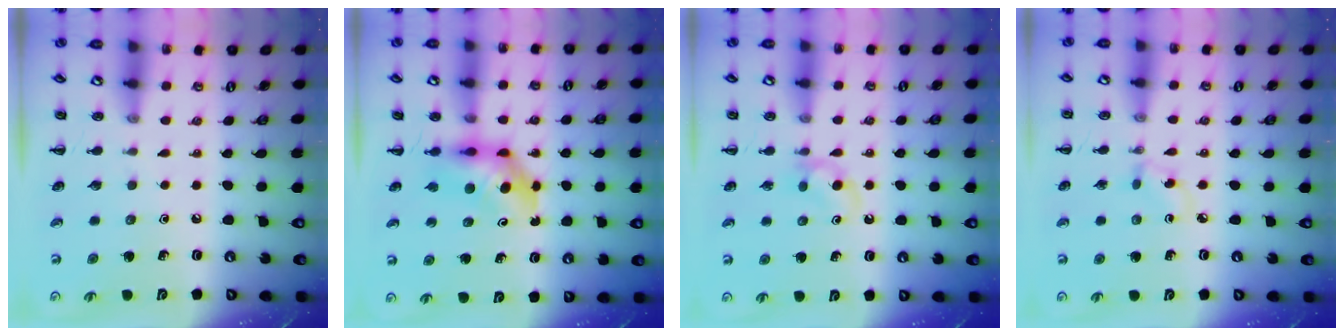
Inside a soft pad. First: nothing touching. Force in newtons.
{"total": 5.2, "press": 5.1, "slide": 0.8}
{"total": 4.9, "press": 4.5, "slide": 1.9}
{"total": 2.9, "press": 2.6, "slide": 1.2}